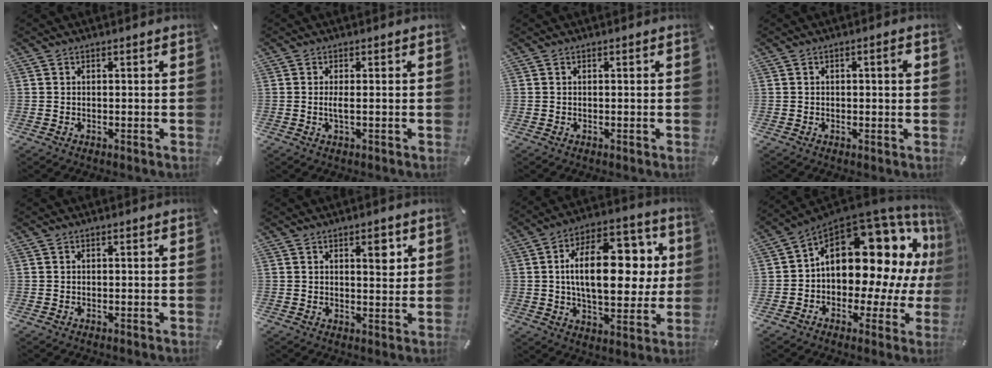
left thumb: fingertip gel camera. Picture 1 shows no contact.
{"total": 2.3, "force": [-0.1, 0.4, 2.3], "torque": [-0.042, -0.005, -0.003]}
{"total": 0.0}
{"total": 2.3, "force": [0.3, 0.7, 2.2], "torque": [-0.039, 0.006, 0.002]}
{"total": 0.0}
{"total": 4.9, "force": [2.3, 2.2, 3.7], "torque": [-0.039, -0.011, 0.030]}
{"total": 21.1, "force": [3.3, 11.4, 17.5], "torque": [-0.282, 0.003, 0.049]}
{"total": 20.0, "force": [5.8, 12.5, 14.5], "torque": [-0.208, -0.050, 0.101]}